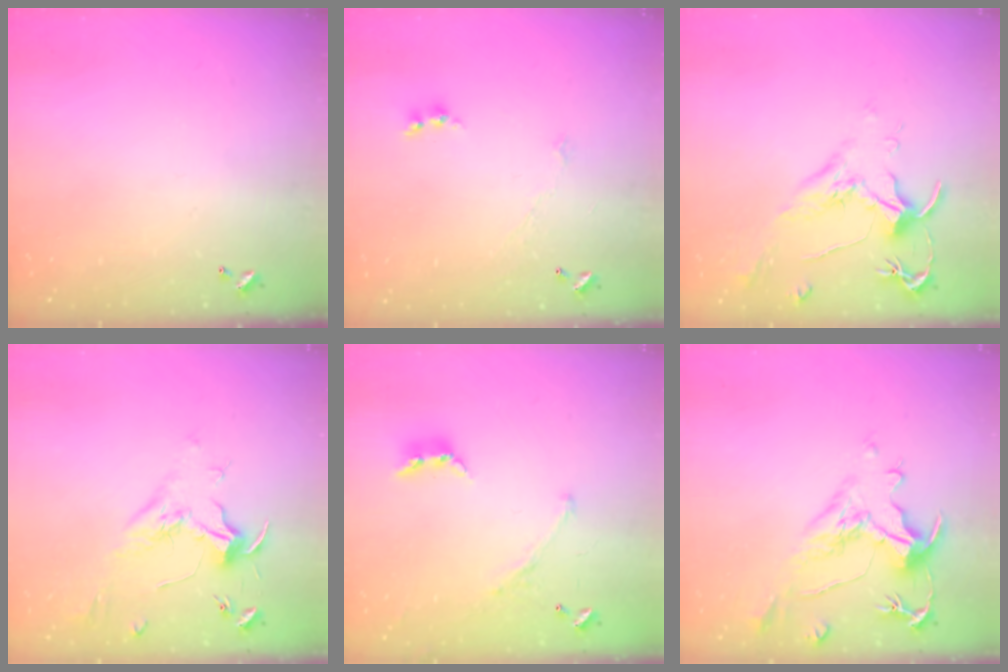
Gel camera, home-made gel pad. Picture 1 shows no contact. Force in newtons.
{"total": 1.9, "press": 1.8, "slide": 0.4}
{"total": 1.8, "press": 1.7, "slide": 0.8}
{"total": 2.0, "press": 1.9, "slide": 0.7}
{"total": 1.5, "press": 1.0, "slide": 1.2}
{"total": 1.4, "press": 0.2, "slide": 1.4}